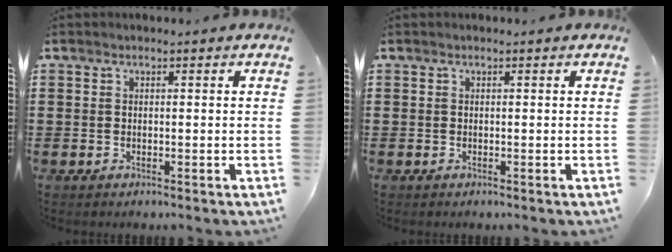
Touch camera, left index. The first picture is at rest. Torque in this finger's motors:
{"motor_torque": [0.00, 0.00, 0.00, 0.00]}